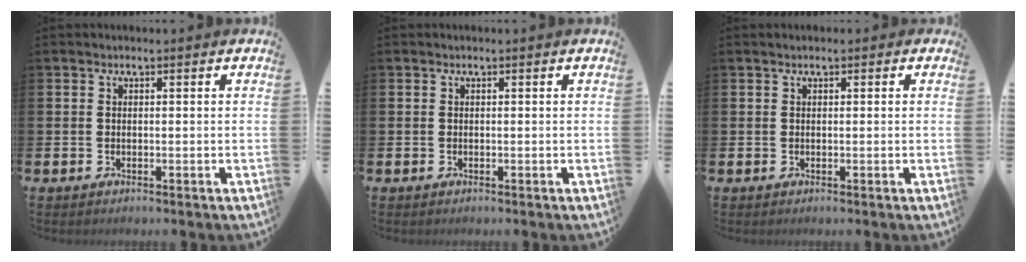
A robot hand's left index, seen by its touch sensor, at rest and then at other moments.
{"total": 0.0}
{"total": 0.8, "force": [0.4, 0.5, 0.4], "torque": [-0.006, 0.006, 0.006]}